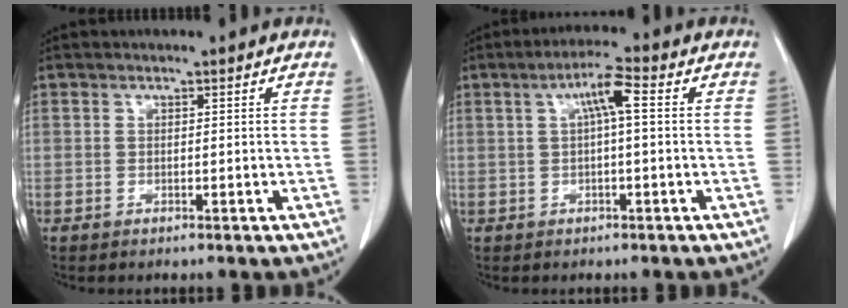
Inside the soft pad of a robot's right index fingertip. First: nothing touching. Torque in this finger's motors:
{"motor_torque": [0.60, 0.28, 0.14, 0.06]}